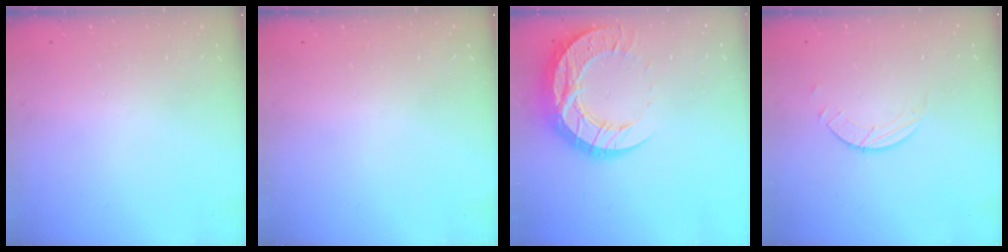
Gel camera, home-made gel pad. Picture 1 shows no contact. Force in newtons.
{"total": 0.0}
{"total": 18.4, "press": 18.4, "slide": 1.6}
{"total": 1.7, "press": 1.7, "slide": 0.2}